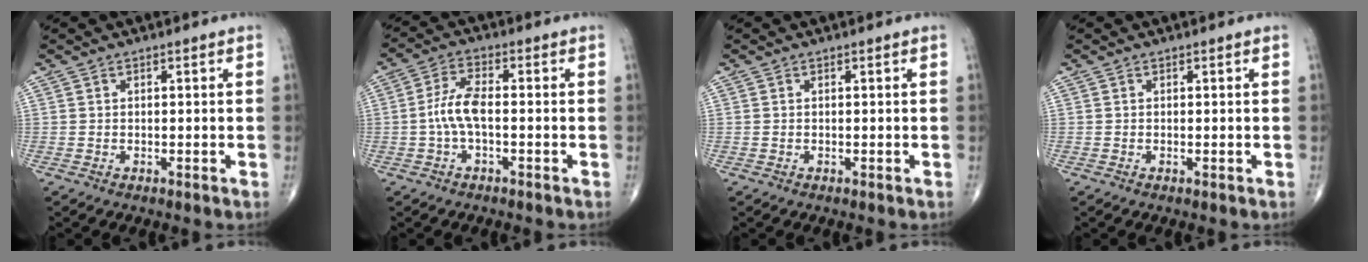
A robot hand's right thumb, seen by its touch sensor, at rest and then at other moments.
{"total": 5.8, "force": [-0.9, 2.2, 5.3], "torque": [-0.117, 0.017, -0.022]}
{"total": 0.0}
{"total": 0.0}